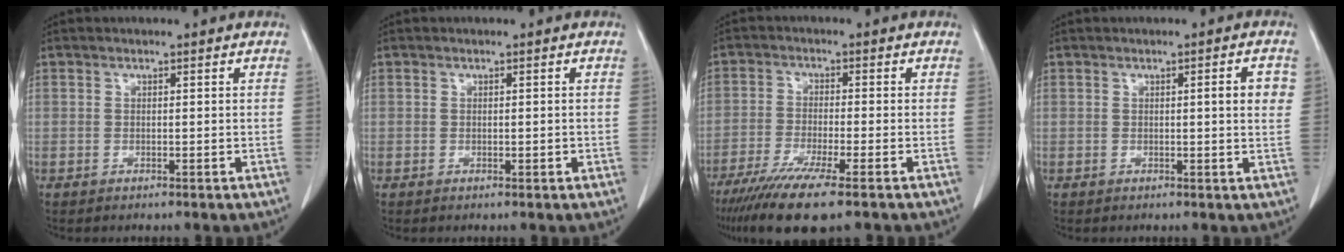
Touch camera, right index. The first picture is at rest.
{"total": 0.6, "force": [-0.1, 0.2, 0.5], "torque": [-0.010, 0.002, 0.001]}
{"total": 10.2, "force": [-7.1, 0.4, 7.3], "torque": [-0.125, -0.027, -0.116]}
{"total": 3.2, "force": [0.7, 0.4, 3.1], "torque": [-0.038, 0.003, 0.006]}